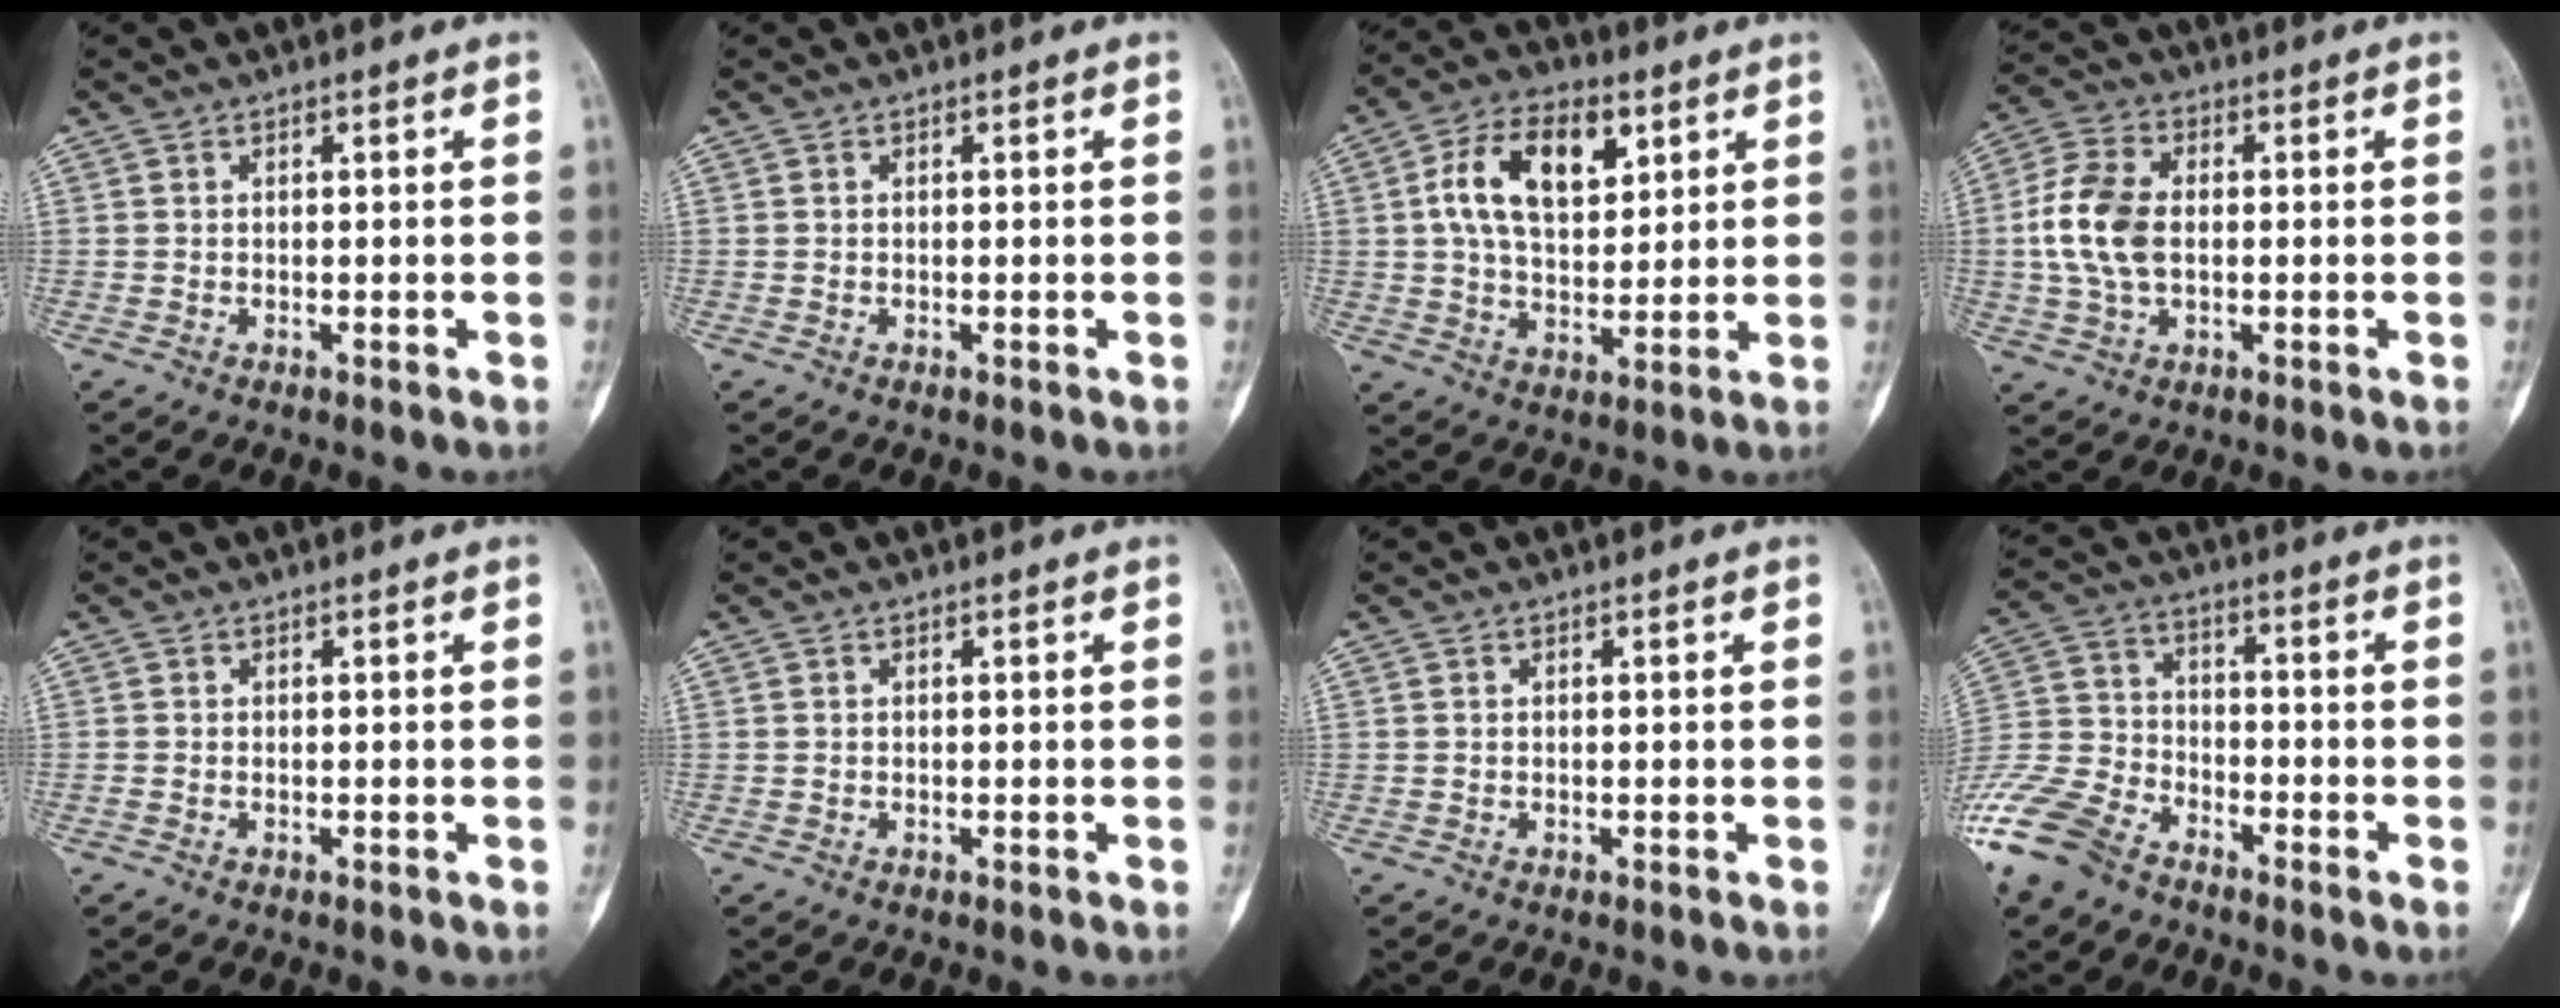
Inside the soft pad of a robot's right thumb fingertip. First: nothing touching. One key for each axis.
{"total": 0.0}
{"total": 14.1, "fx": 4.6, "fy": 8.4, "fz": 10.4, "tx": -0.163, "ty": -0.002, "tz": 0.082}
{"total": 10.7, "fx": 0.0, "fy": 6.9, "fz": 8.2, "tx": -0.171, "ty": 0.017, "tz": -0.001}
{"total": 0.0}
{"total": 0.0}
{"total": 0.0}
{"total": 15.3, "fx": -10.9, "fy": 8.1, "fz": 7.0, "tx": -0.165, "ty": 0.031, "tz": -0.216}